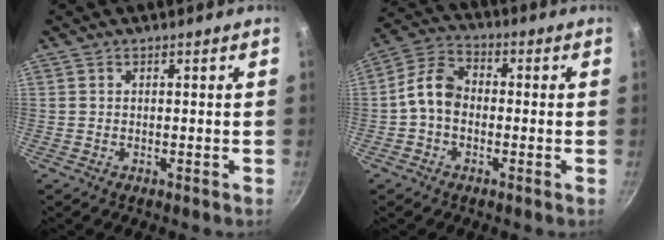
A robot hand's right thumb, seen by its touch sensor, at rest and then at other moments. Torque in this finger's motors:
{"motor_torque": [1.85, 1.82, 1.39, -0.96, 0.49]}